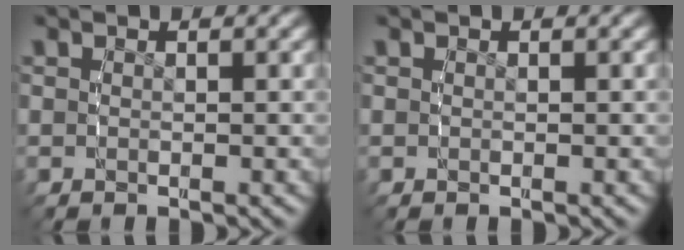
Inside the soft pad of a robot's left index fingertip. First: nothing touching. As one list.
[{"total": 0.0}]